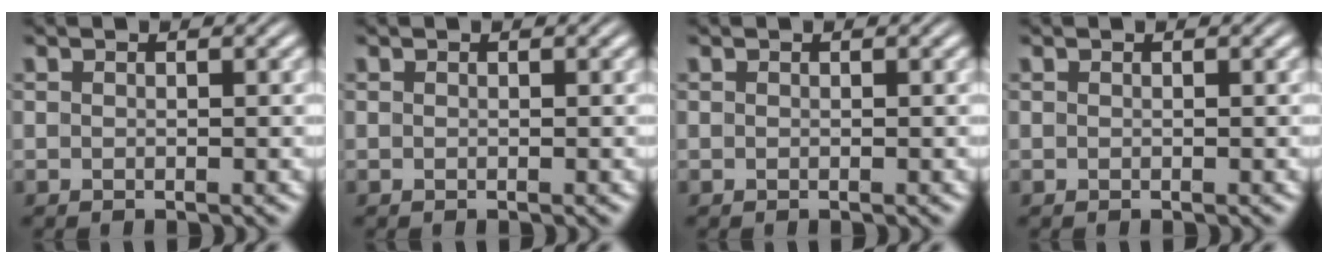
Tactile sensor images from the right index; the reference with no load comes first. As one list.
[{"total": 0.0}, {"total": 0.8, "force": [-0.2, -0.7, -0.3], "torque": [0.010, -0.011, 0.006]}, {"total": 0.0}]